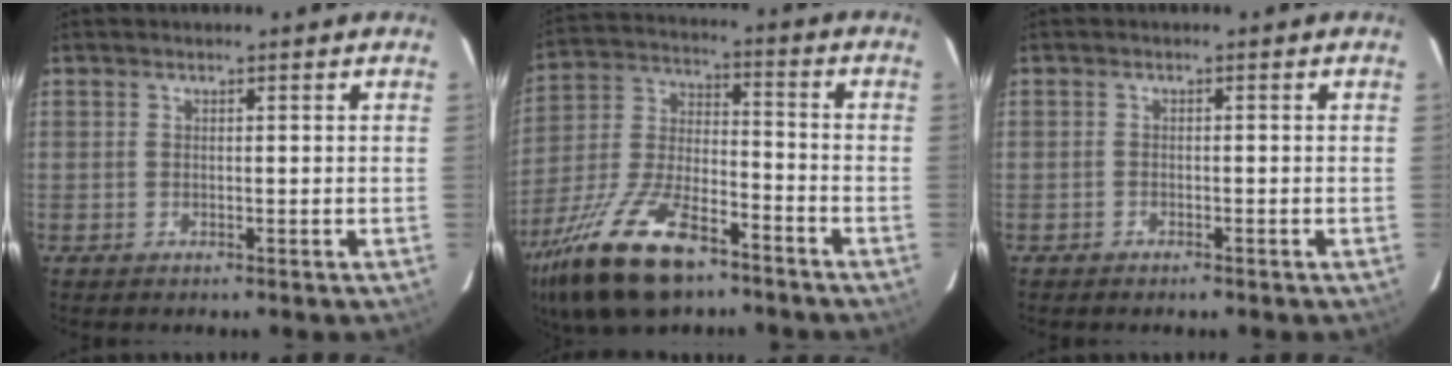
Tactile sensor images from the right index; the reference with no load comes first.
{"total": 21.2, "force": [-13.9, 8.3, 13.8], "torque": [-0.293, -0.025, -0.250]}
{"total": 1.1, "force": [-1.0, 0.5, 0.3], "torque": [-0.013, 0.004, -0.017]}